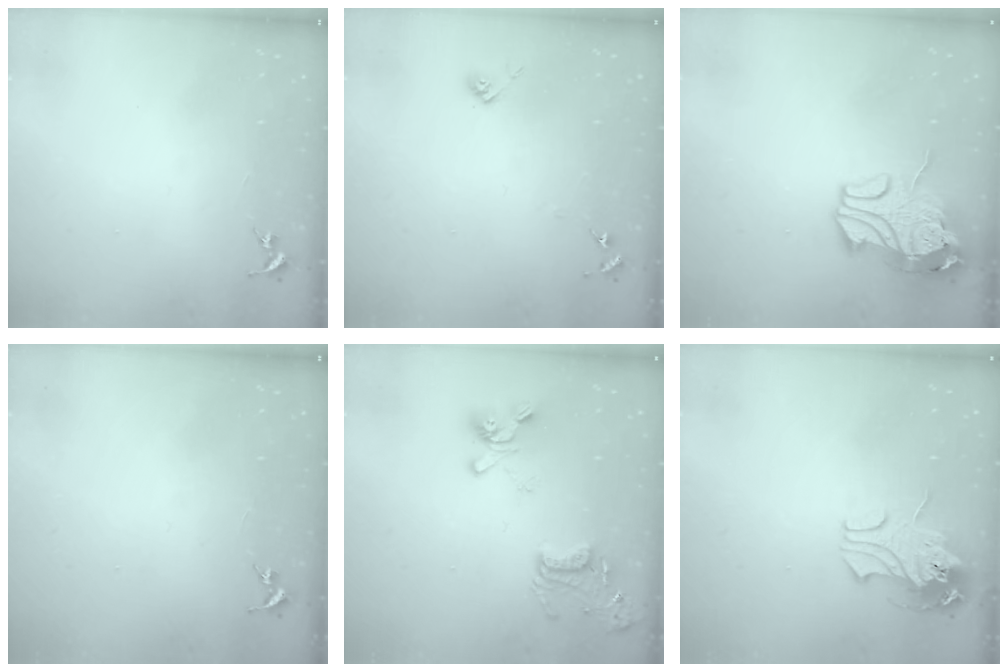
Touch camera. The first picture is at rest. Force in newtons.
{"total": 6.2, "press": 6.2, "slide": 0.5}
{"total": 13.3, "press": 13.1, "slide": 2.0}
{"total": 0.0}
{"total": 15.8, "press": 15.7, "slide": 1.9}
{"total": 11.0, "press": 10.9, "slide": 1.5}